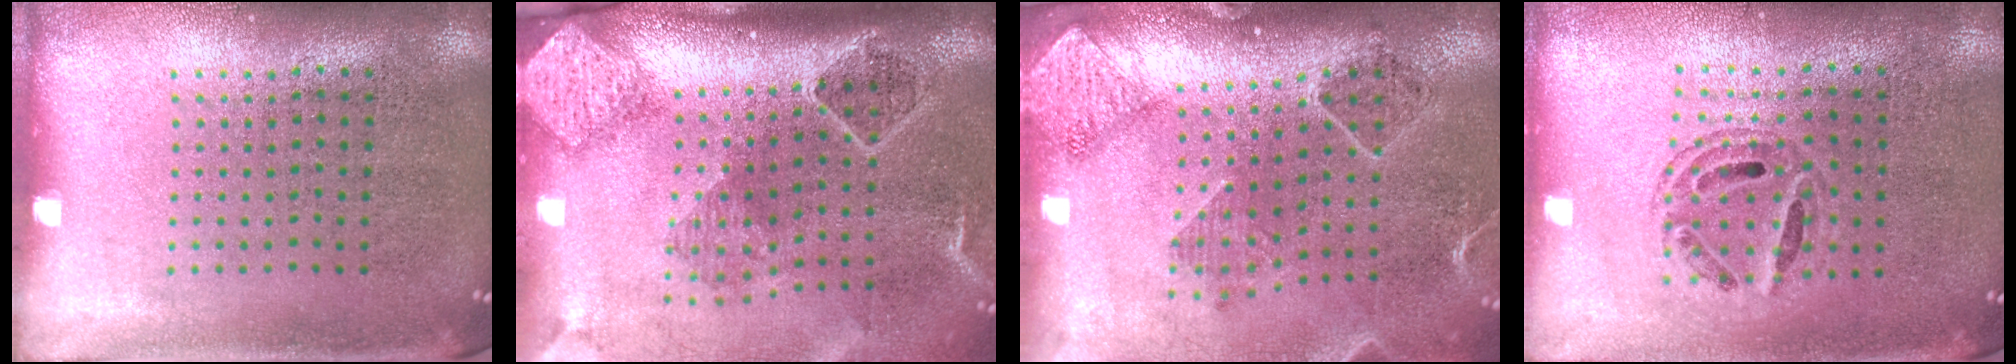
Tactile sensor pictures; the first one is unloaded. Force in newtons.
{"total": 2.7, "press": 1.9, "slide": 2.0}
{"total": 1.6, "press": 1.6, "slide": 0.1}
{"total": 0.7, "press": 0.7, "slide": 0.2}